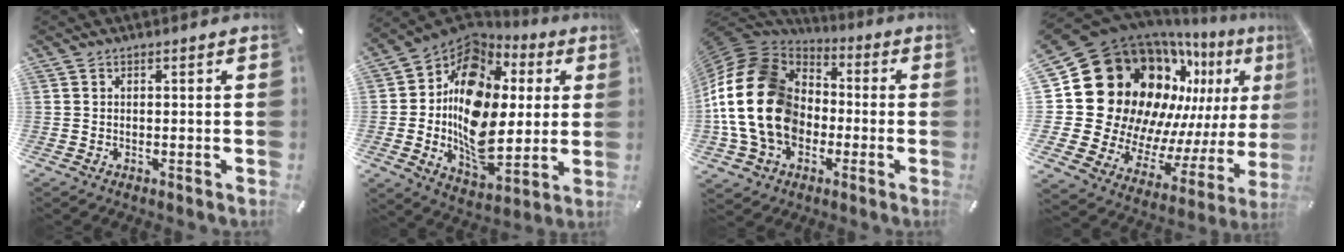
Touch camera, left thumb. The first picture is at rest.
{"total": 18.0, "force": [1.1, 13.3, 12.1], "torque": [-0.228, -0.026, 0.015]}
{"total": 21.6, "force": [-3.7, 17.3, 12.3], "torque": [-0.274, 0.020, -0.066]}
{"total": 25.5, "force": [9.7, 19.7, 13.0], "torque": [-0.202, -0.141, 0.228]}